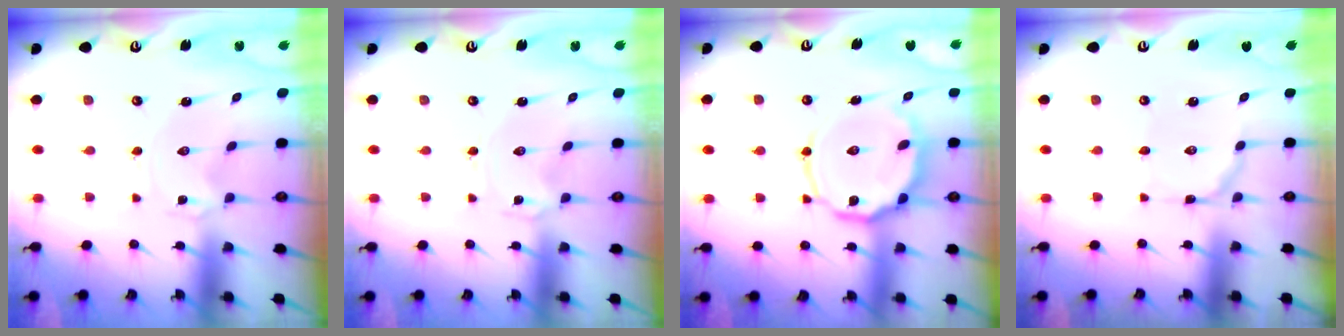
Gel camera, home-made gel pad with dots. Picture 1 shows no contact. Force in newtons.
{"total": 0.0}
{"total": 12.9, "press": 12.8, "slide": 1.2}
{"total": 3.7, "press": 3.7, "slide": 0.3}